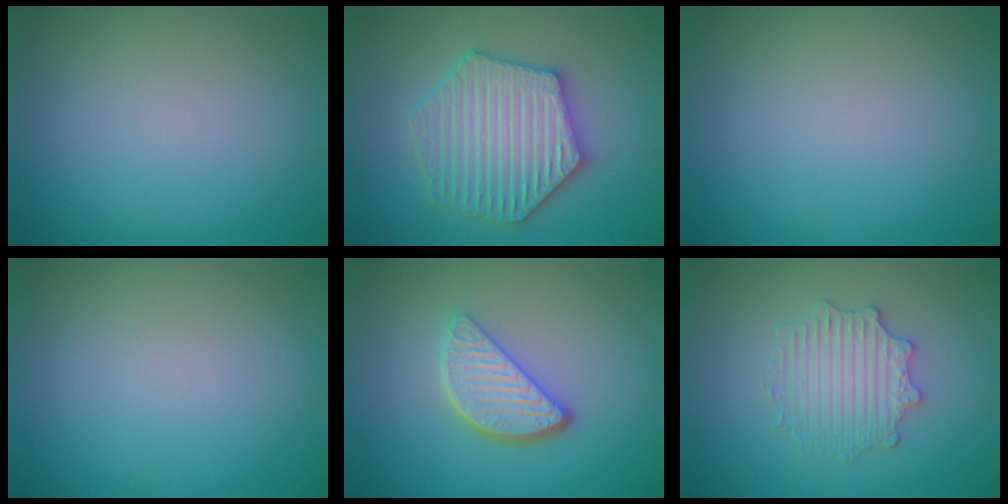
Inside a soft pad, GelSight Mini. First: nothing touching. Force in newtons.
{"total": 6.1, "press": 6.1, "slide": 1.1}
{"total": 0.0}
{"total": 0.0}
{"total": 3.9, "press": 3.1, "slide": 2.4}
{"total": 3.0, "press": 2.9, "slide": 0.4}